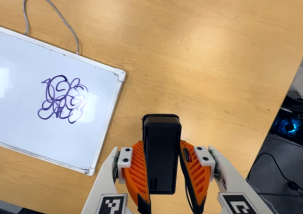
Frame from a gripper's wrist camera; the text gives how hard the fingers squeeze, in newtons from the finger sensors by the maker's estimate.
{"total": 4.8, "left": 3.1, "right": 6.5}